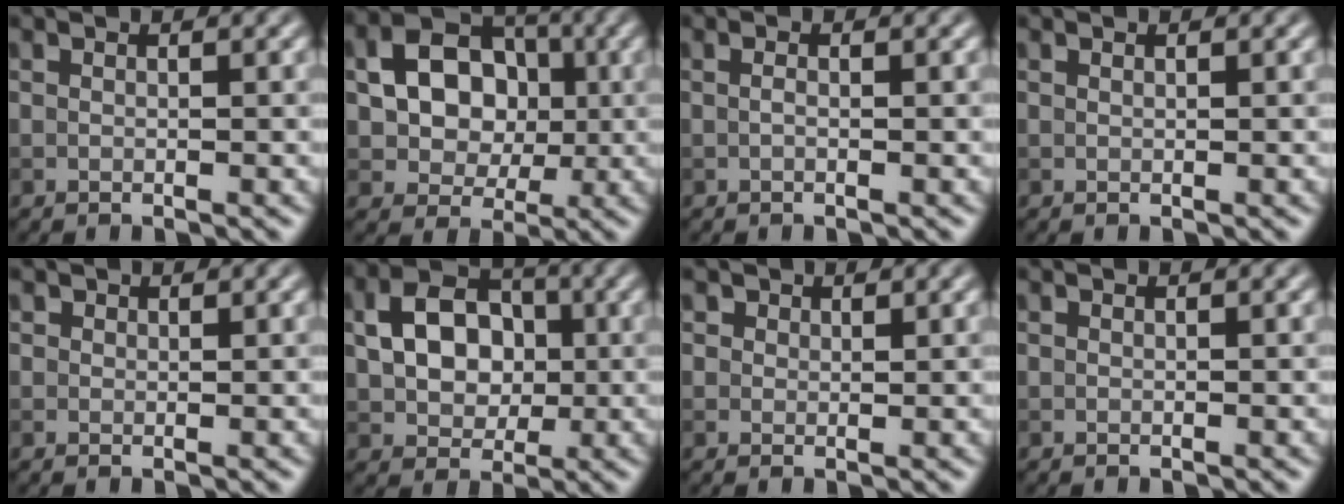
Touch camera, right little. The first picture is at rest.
{"total": 7.3, "force": [0.4, 5.8, 4.5], "torque": [-0.065, 0.007, -0.002]}
{"total": 0.5, "force": [-0.1, 0.2, 0.5], "torque": [-0.013, -0.001, -0.002]}
{"total": 0.0}
{"total": 0.6, "force": [0.4, 0.5, 0.1], "torque": [0.002, -0.004, 0.002]}
{"total": 6.2, "force": [0.4, 4.5, 4.1], "torque": [-0.070, 0.009, 0.004]}
{"total": 1.3, "force": [0.9, 0.9, 0.3], "torque": [-0.003, -0.006, 0.010]}
{"total": 0.0}